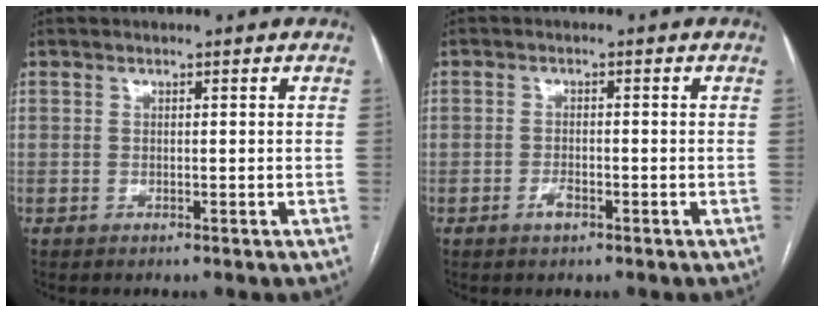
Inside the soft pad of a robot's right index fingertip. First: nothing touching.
{"total": 2.0, "force": [-1.2, 0.7, 1.5], "torque": [-0.030, 0.001, -0.021]}